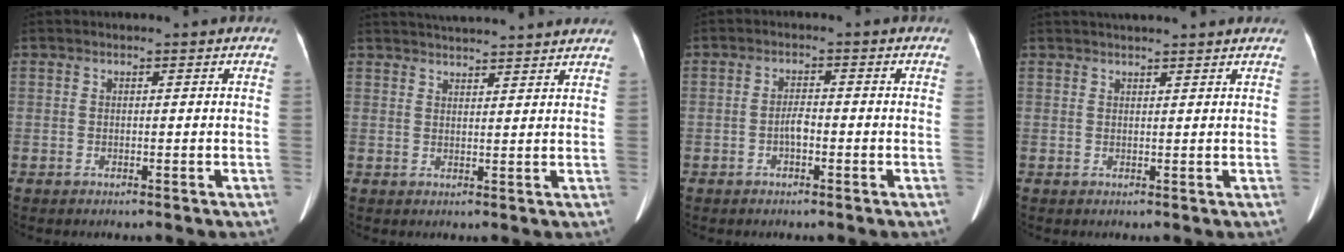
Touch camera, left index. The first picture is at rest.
{"total": 12.7, "force": [11.9, 0.8, 4.5], "torque": [-0.069, 0.031, 0.157]}
{"total": 2.1, "force": [-0.9, 0.7, 1.8], "torque": [-0.030, 0.006, -0.017]}
{"total": 7.6, "force": [6.9, 0.3, 3.1], "torque": [-0.040, 0.035, 0.084]}